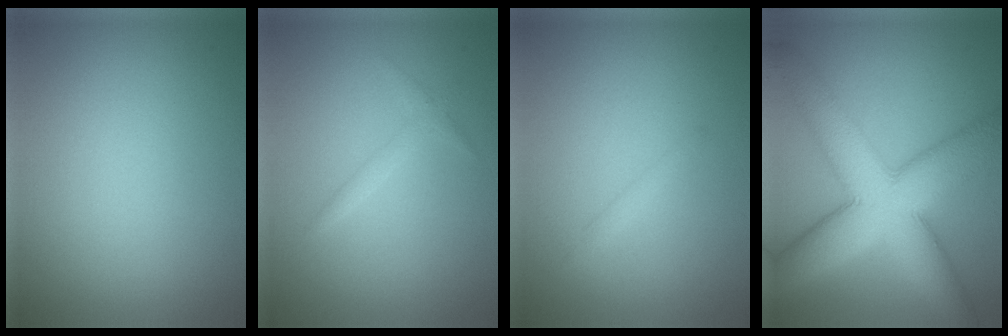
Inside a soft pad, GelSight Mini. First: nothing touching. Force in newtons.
{"total": 1.1, "press": 1.1, "slide": 0.1}
{"total": 0.9, "press": 0.9, "slide": 0.0}
{"total": 11.2, "press": 11.2, "slide": 0.2}